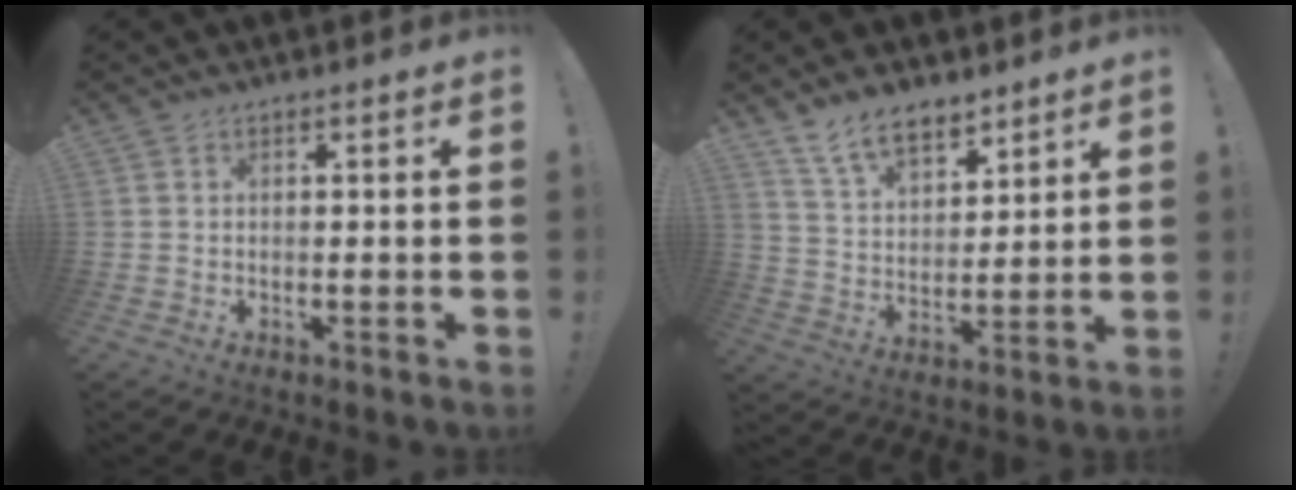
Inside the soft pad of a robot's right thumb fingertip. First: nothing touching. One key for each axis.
{"total": 11.4, "fx": 8.6, "fy": 5.7, "fz": 4.7, "tx": -0.084, "ty": -0.052, "tz": 0.166}